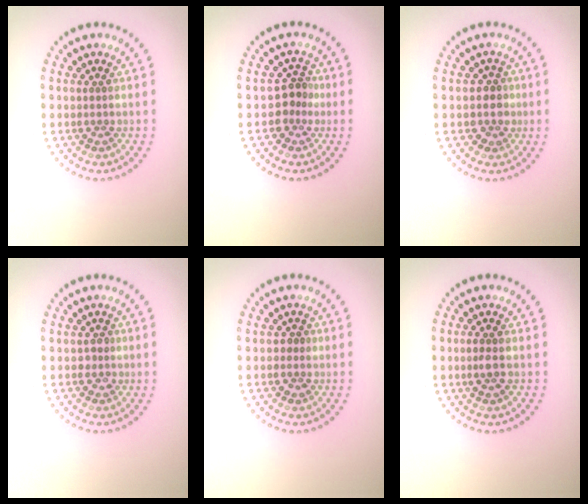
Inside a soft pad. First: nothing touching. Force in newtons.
{"total": 2.1, "press": 1.7, "slide": 1.2}
{"total": 2.2, "press": 1.8, "slide": 1.2}
{"total": 1.1, "press": 0.9, "slide": 0.6}
{"total": 1.2, "press": 1.1, "slide": 0.4}
{"total": 1.6, "press": 1.5, "slide": 0.4}